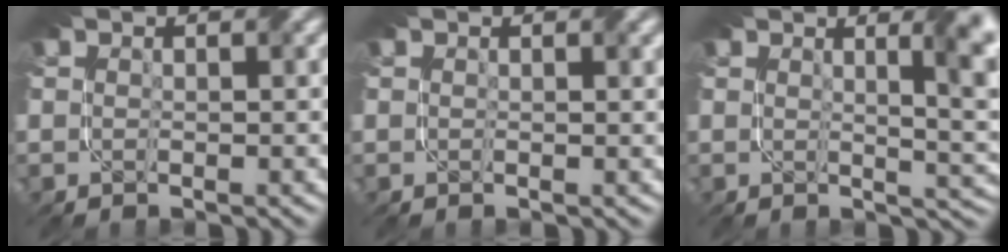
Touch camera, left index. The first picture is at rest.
{"total": 1.1, "force": [0.7, 0.2, 0.9], "torque": [-0.018, 0.001, 0.010]}
{"total": 5.2, "force": [1.9, 1.4, 4.6], "torque": [-0.050, -0.001, 0.030]}